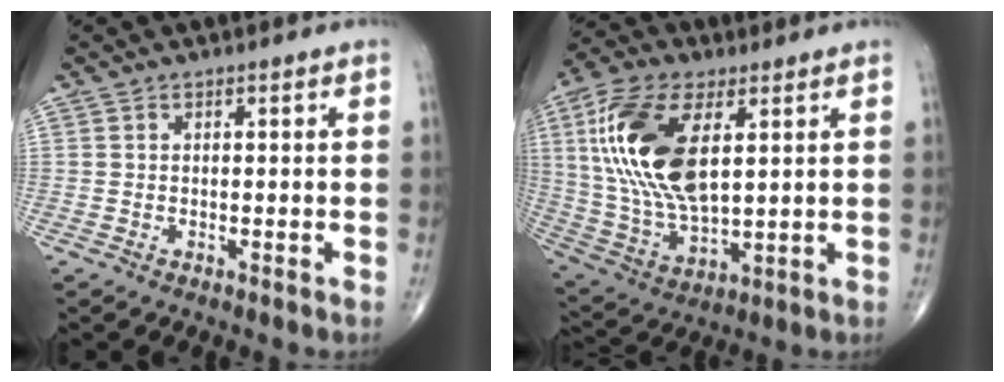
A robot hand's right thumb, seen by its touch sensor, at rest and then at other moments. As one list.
[{"total": 20.0, "force": [5.2, 9.7, 16.6], "torque": [-0.340, -0.015, 0.101]}]